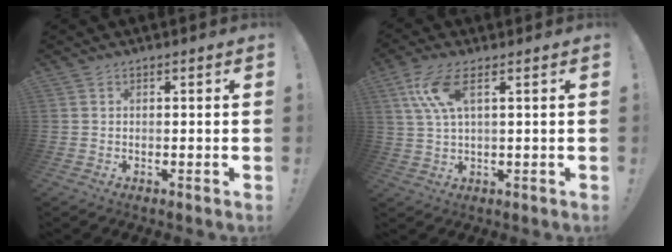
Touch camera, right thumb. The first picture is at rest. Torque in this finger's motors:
{"motor_torque": [0.78, 1.66, 0.08, 0.13, 0.04]}